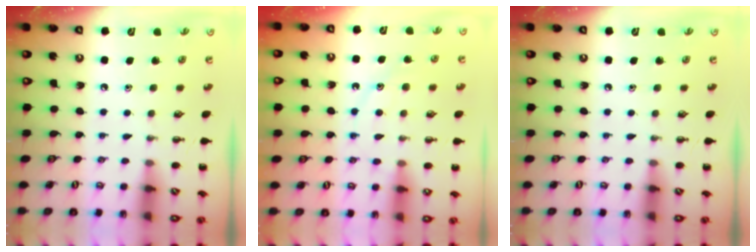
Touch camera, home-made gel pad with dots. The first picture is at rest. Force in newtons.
{"total": 12.5, "press": 12.5, "slide": 0.9}
{"total": 0.0}